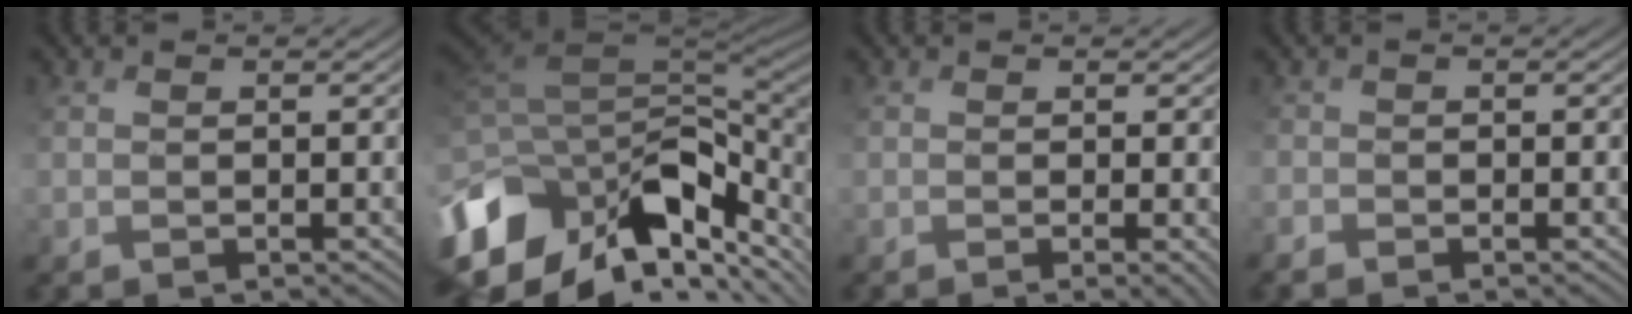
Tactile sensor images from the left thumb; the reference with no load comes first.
{"total": 14.4, "force": [-3.2, 9.8, 10.1], "torque": [-0.244, -0.015, -0.040]}
{"total": 3.3, "force": [-0.7, 0.9, 3.1], "torque": [-0.043, -0.008, -0.008]}
{"total": 1.8, "force": [-1.6, 0.7, -0.2], "torque": [0.002, -0.011, -0.034]}